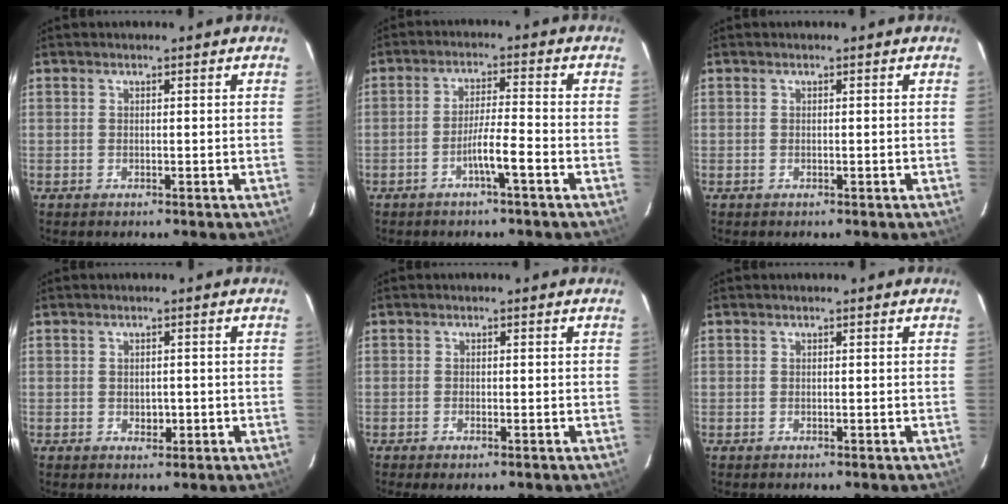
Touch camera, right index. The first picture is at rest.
{"total": 4.8, "force": [-2.4, -0.3, 4.1], "torque": [-0.073, 0.005, -0.046]}
{"total": 0.0}
{"total": 1.9, "force": [-0.5, 1.3, 1.3], "torque": [-0.017, 0.002, -0.002]}
{"total": 1.8, "force": [-1.0, 0.5, 1.4], "torque": [-0.025, -0.003, -0.013]}
{"total": 0.0}